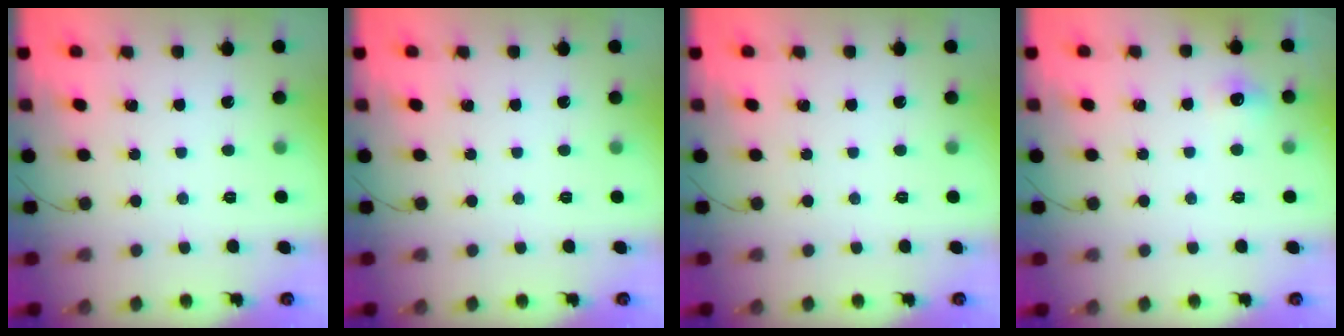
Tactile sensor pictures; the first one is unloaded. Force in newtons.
{"total": 0.0}
{"total": 0.0}
{"total": 4.6, "press": 4.3, "slide": 1.5}